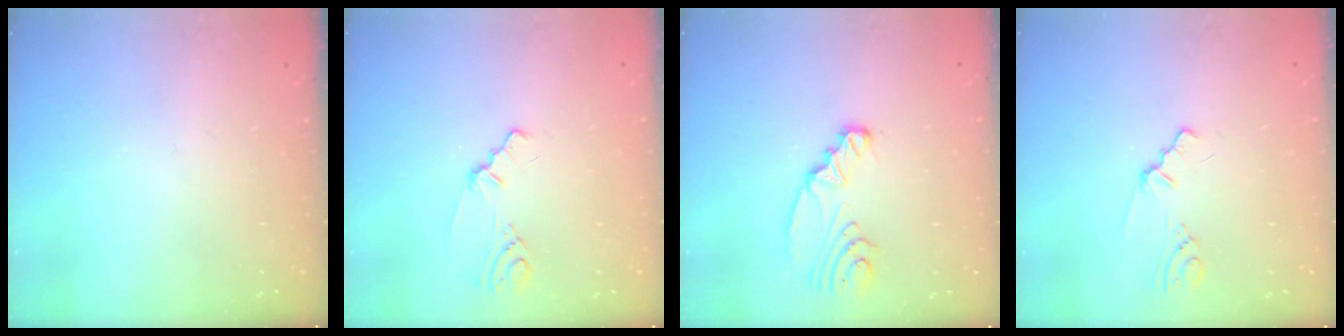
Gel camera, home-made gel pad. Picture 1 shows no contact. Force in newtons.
{"total": 1.4, "press": 1.4, "slide": 0.4}
{"total": 4.5, "press": 4.5, "slide": 0.4}
{"total": 0.8, "press": 0.8, "slide": 0.2}